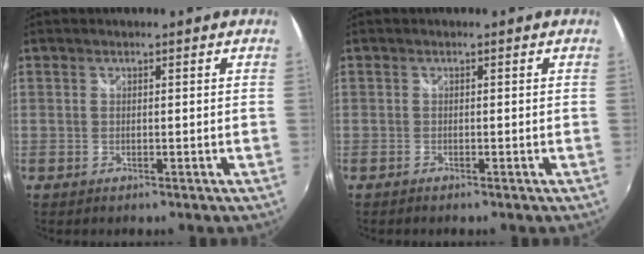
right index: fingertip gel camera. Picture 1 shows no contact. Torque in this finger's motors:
{"motor_torque": [0.14, -0.09, 0.05, 0.01]}